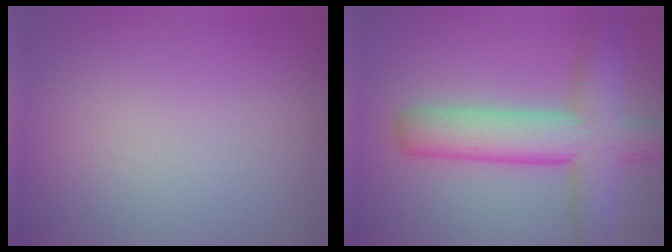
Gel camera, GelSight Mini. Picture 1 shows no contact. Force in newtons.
{"total": 7.8, "press": 7.8, "slide": 0.4}